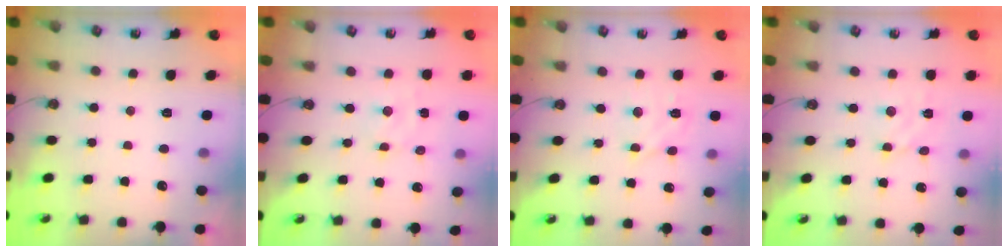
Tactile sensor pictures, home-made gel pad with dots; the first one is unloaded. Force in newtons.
{"total": 2.3, "press": 2.3, "slide": 0.3}
{"total": 8.3, "press": 8.3, "slide": 0.4}
{"total": 4.0, "press": 4.0, "slide": 0.7}